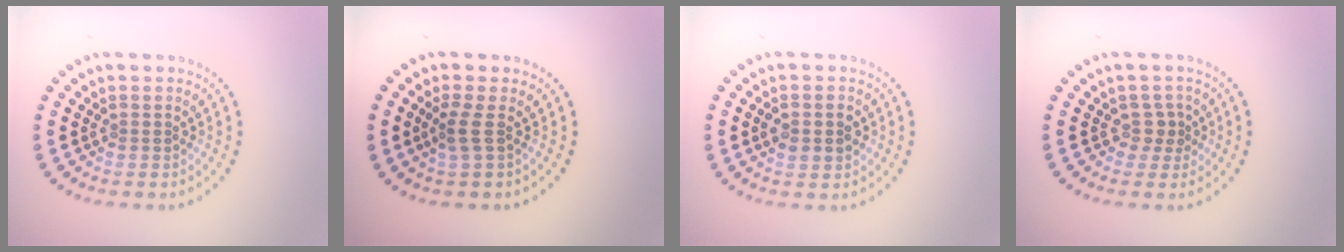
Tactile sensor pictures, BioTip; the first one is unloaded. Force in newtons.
{"total": 1.6, "press": 1.1, "slide": 1.2}
{"total": 2.8, "press": 2.8, "slide": 0.1}
{"total": 1.4, "press": 1.1, "slide": 0.9}